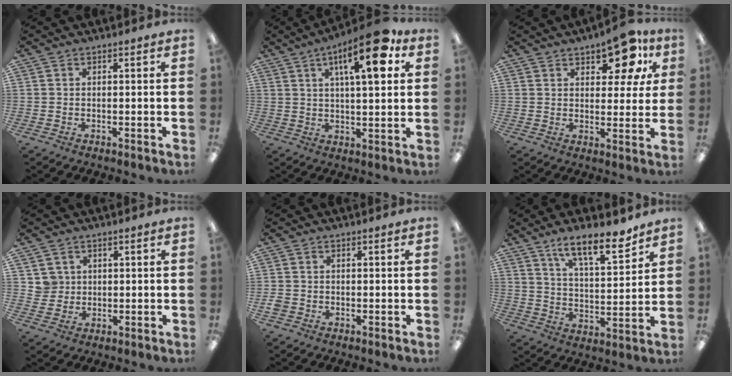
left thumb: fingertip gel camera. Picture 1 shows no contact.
{"total": 15.6, "force": [7.2, 4.8, 13.0], "torque": [-0.197, -0.018, 0.109]}
{"total": 11.2, "force": [6.8, 5.5, 6.9], "torque": [-0.080, -0.030, 0.114]}
{"total": 3.6, "force": [1.5, 3.3, 0.0], "torque": [-0.006, 0.004, 0.027]}
{"total": 1.6, "force": [-0.5, 1.3, 0.7], "torque": [-0.011, 0.004, -0.010]}
{"total": 12.8, "force": [10.1, 3.4, 7.2], "torque": [-0.108, -0.059, 0.172]}